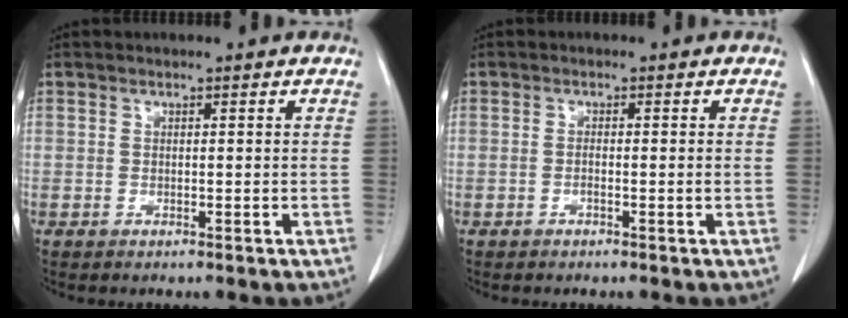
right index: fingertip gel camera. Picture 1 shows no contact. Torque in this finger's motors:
{"motor_torque": [-0.01, -0.04, -0.05, -0.01]}